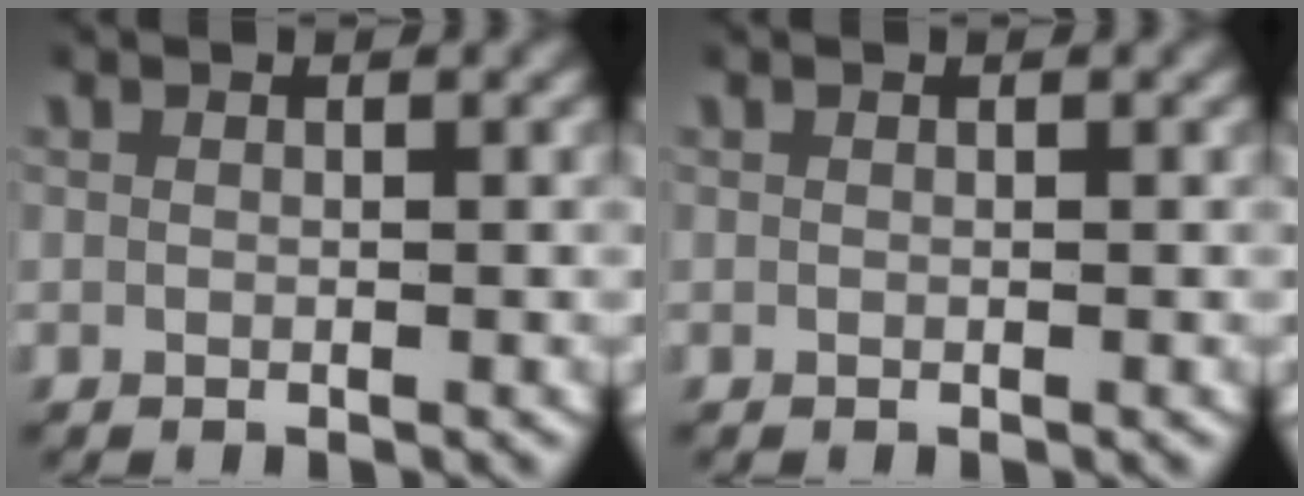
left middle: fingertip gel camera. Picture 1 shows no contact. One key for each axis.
{"total": 0.0}